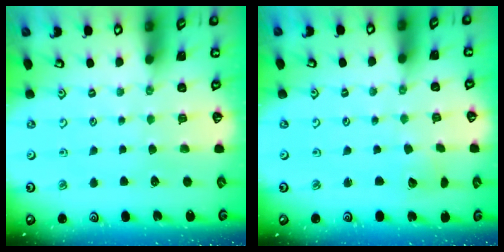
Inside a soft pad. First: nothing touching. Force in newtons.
{"total": 3.3, "press": 3.3, "slide": 0.3}